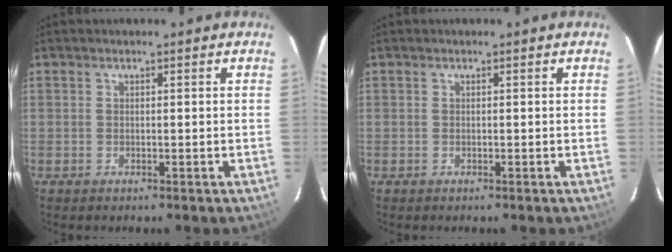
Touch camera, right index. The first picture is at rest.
{"total": 0.0}